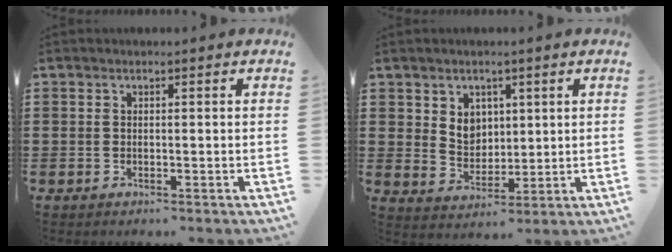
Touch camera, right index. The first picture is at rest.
{"total": 4.5, "force": [2.5, 3.6, 1.2], "torque": [-0.033, 0.006, 0.044]}